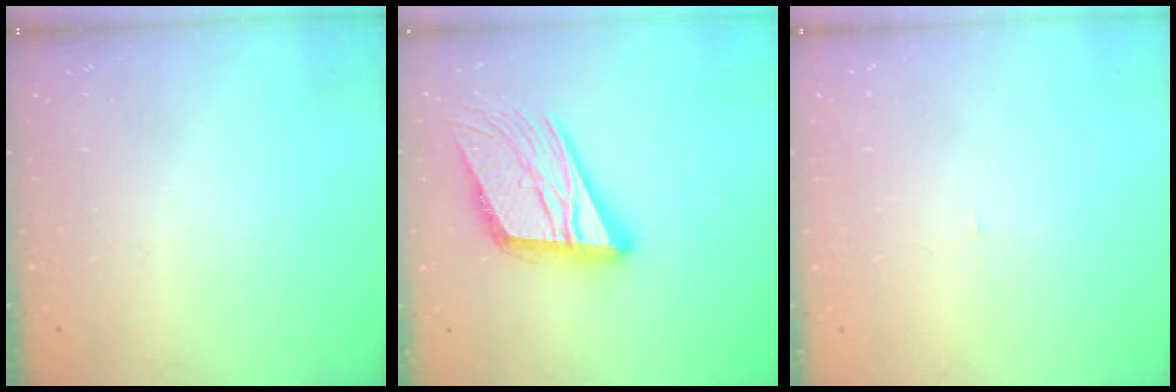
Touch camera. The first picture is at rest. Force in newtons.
{"total": 19.1, "press": 18.9, "slide": 2.6}
{"total": 2.1, "press": 2.1, "slide": 0.1}